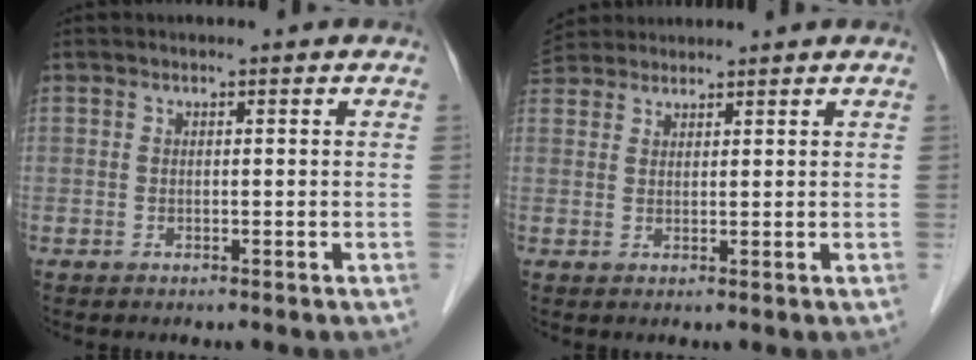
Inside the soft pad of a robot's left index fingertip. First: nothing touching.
{"total": 5.3, "force": [5.0, 1.5, 0.9], "torque": [-0.025, 0.033, 0.095]}